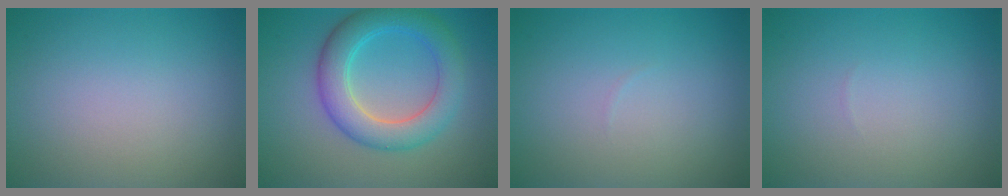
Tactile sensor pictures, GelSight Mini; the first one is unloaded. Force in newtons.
{"total": 5.7, "press": 5.7, "slide": 0.1}
{"total": 0.0}
{"total": 0.0}